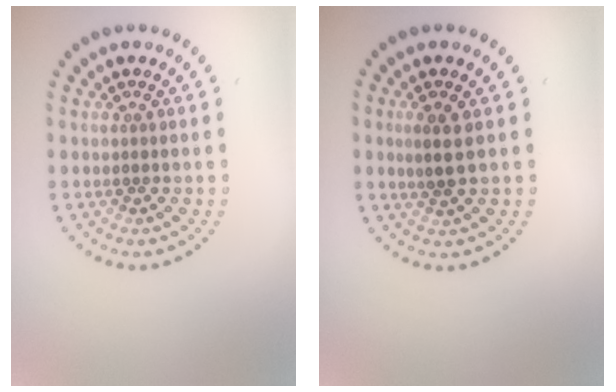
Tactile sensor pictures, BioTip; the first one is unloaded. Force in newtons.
{"total": 2.0, "press": 1.9, "slide": 0.6}